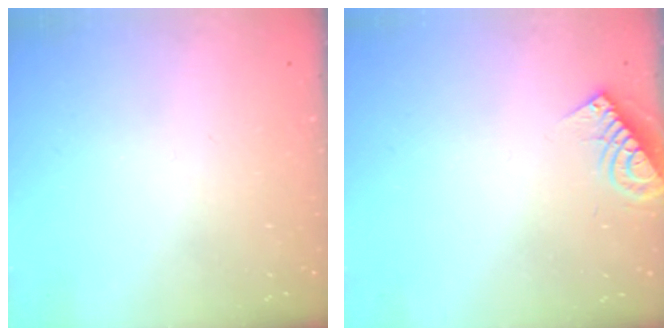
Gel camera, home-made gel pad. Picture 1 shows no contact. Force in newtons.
{"total": 6.9, "press": 6.8, "slide": 0.8}